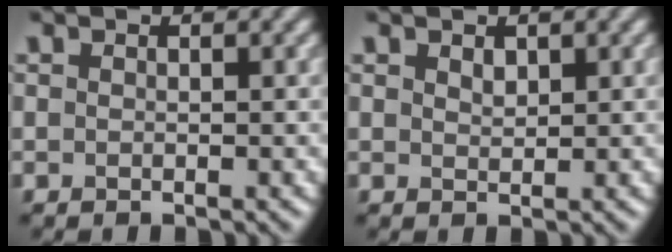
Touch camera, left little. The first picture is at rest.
{"total": 1.0, "force": [0.7, 0.5, 0.5], "torque": [-0.011, 0.000, 0.014]}